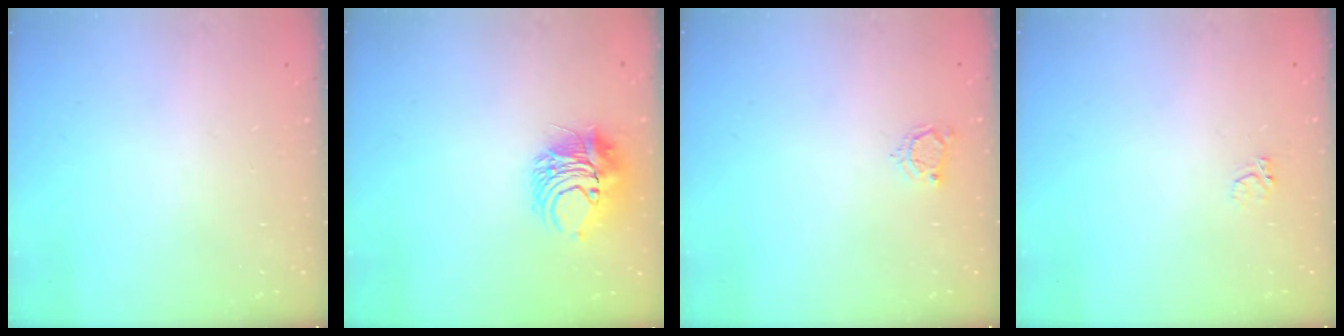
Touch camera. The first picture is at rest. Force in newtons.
{"total": 9.0, "press": 9.0, "slide": 0.5}
{"total": 3.8, "press": 3.8, "slide": 0.5}
{"total": 2.4, "press": 2.3, "slide": 0.5}